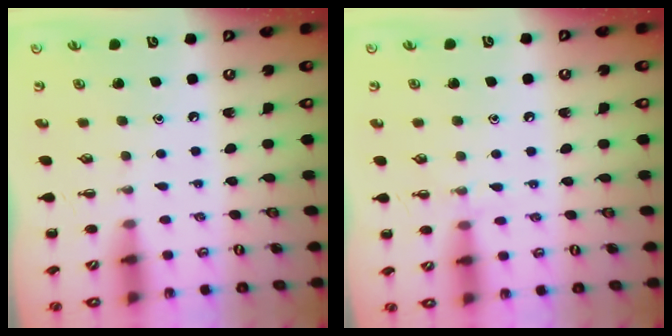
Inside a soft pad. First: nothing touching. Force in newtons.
{"total": 6.1, "press": 5.8, "slide": 1.9}